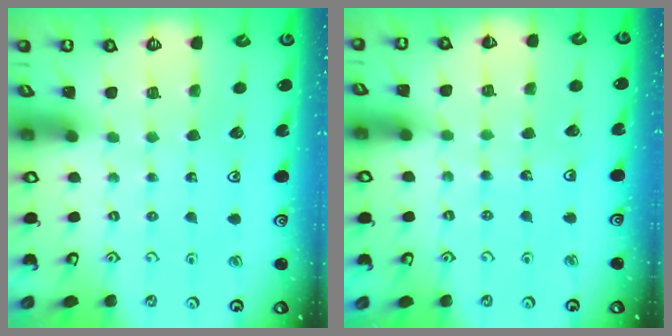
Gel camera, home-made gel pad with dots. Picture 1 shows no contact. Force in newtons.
{"total": 3.0, "press": 3.0, "slide": 0.3}